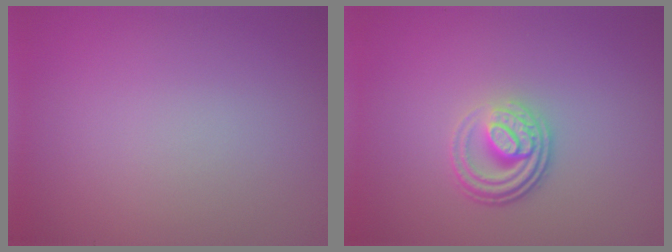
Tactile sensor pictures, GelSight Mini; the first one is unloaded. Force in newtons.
{"total": 3.9, "press": 2.7, "slide": 2.7}